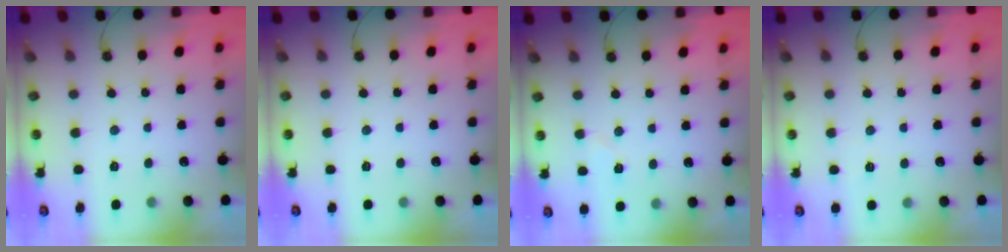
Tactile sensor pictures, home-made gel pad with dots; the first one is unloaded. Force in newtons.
{"total": 0.0}
{"total": 4.4, "press": 4.3, "slide": 0.9}
{"total": 2.4, "press": 2.3, "slide": 0.6}